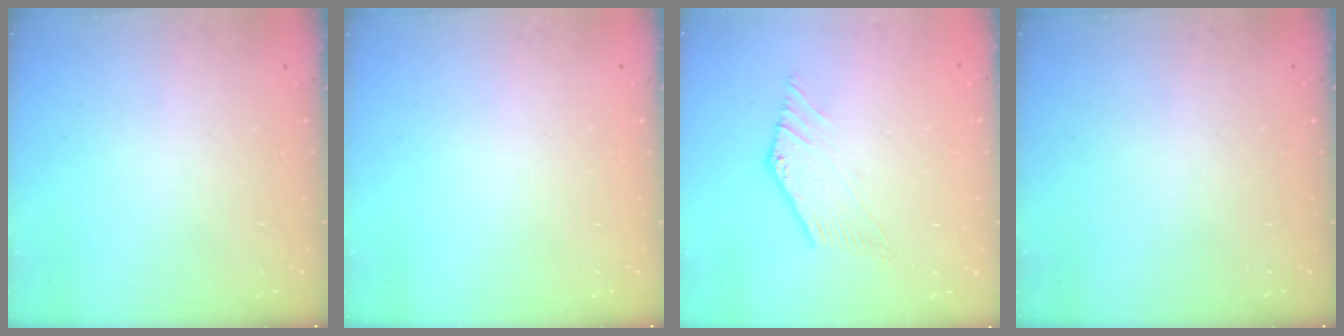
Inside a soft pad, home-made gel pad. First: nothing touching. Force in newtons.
{"total": 0.0}
{"total": 1.9, "press": 1.9, "slide": 0.2}
{"total": 0.0}